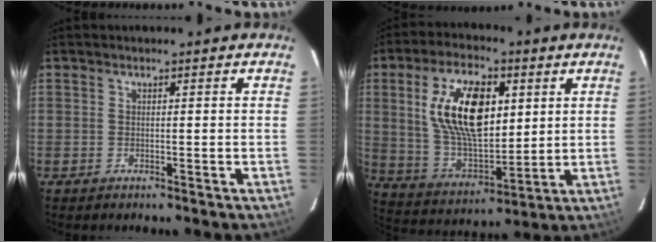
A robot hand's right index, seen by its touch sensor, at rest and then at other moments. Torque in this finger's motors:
{"motor_torque": [0.69, 0.15, 1.05, 0.21]}